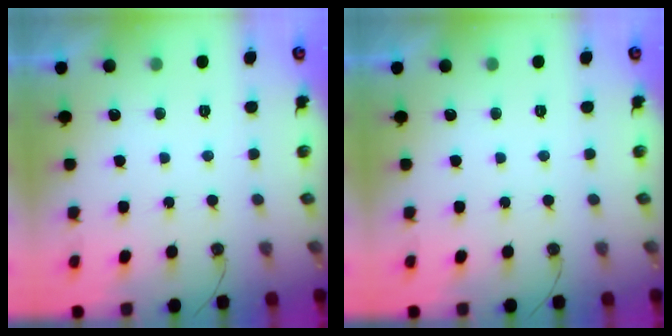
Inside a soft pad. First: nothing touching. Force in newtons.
{"total": 0.0}